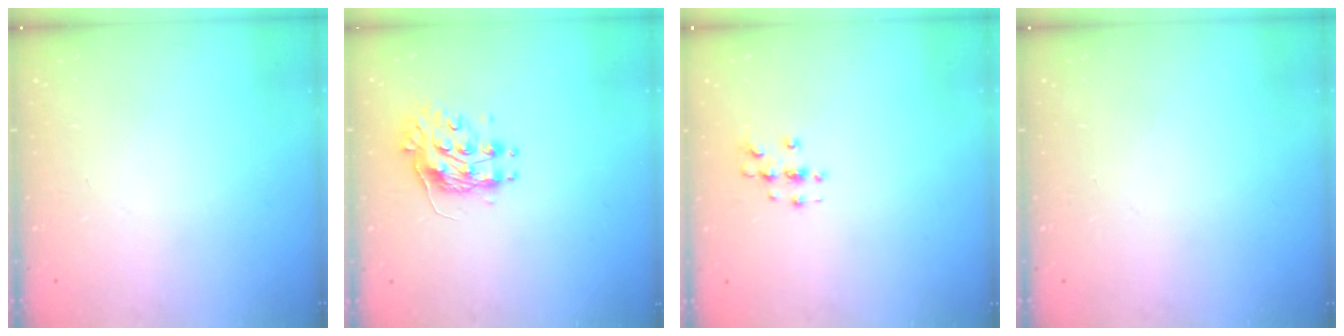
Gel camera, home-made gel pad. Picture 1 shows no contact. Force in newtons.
{"total": 10.0, "press": 10.0, "slide": 0.0}
{"total": 2.8, "press": 2.8, "slide": 0.2}
{"total": 0.0}